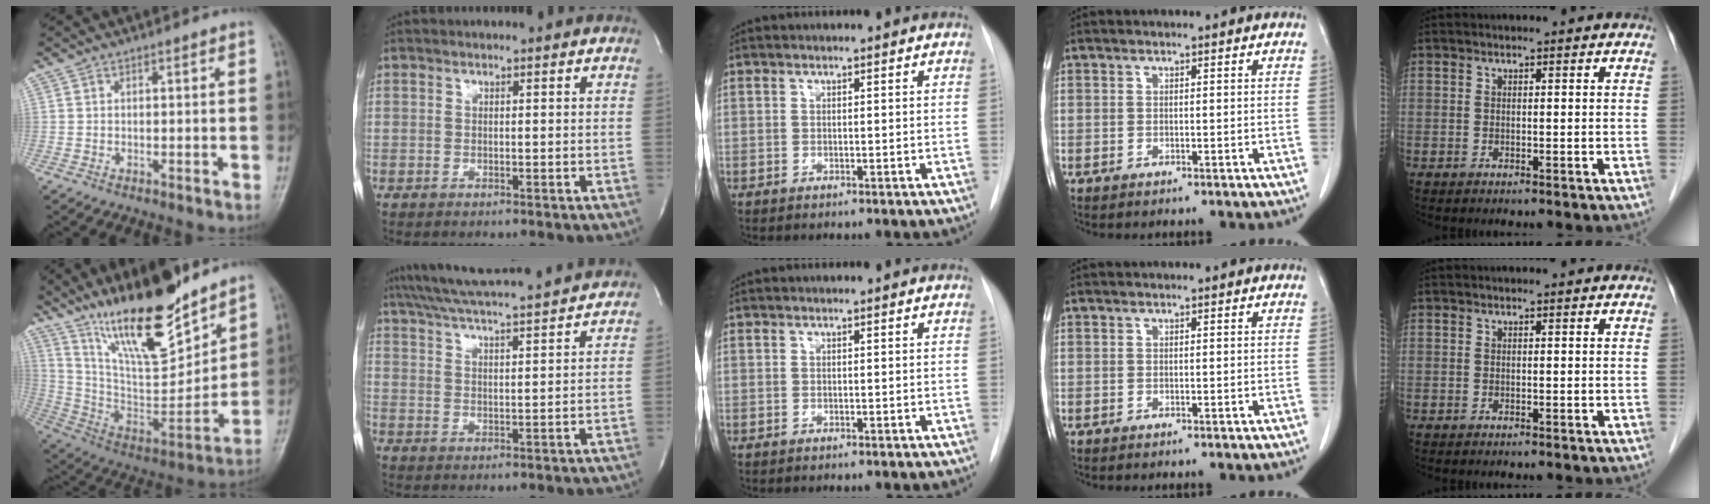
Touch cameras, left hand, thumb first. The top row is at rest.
{"thumb": {"total": 22.2, "force": [16.2, 6.3, 13.9], "torque": [-0.198, -0.090, 0.293]}, "index": {"total": 16.9, "force": [15.3, 0.3, 7.2], "torque": [-0.133, 0.018, 0.220]}}